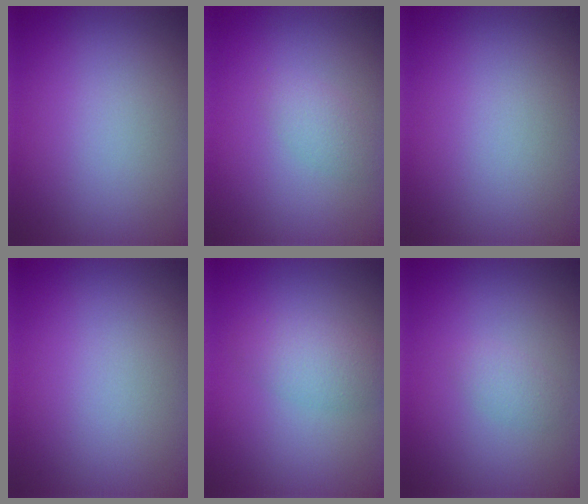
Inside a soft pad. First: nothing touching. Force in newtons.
{"total": 1.4, "press": 1.4, "slide": 0.1}
{"total": 0.0}
{"total": 0.0}
{"total": 2.7, "press": 2.7, "slide": 0.2}
{"total": 1.1, "press": 1.1, "slide": 0.1}